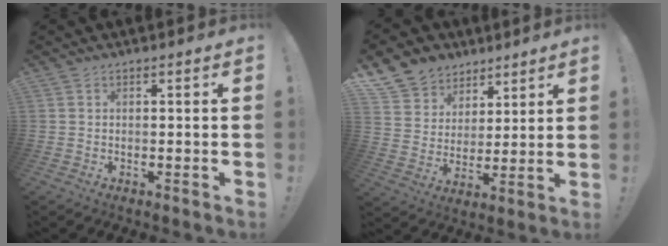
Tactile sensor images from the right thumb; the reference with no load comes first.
{"total": 11.2, "force": [7.0, 8.4, 2.2], "torque": [-0.040, -0.053, 0.142]}